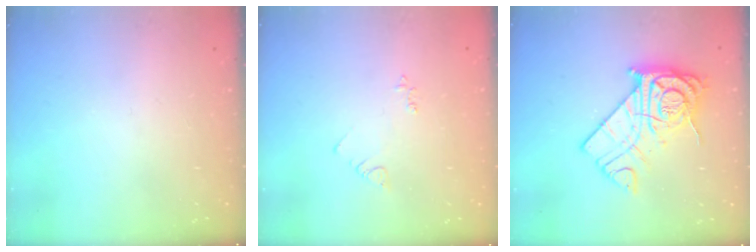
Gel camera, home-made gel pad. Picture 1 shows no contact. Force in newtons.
{"total": 3.9, "press": 3.8, "slide": 0.7}
{"total": 15.8, "press": 15.8, "slide": 1.4}